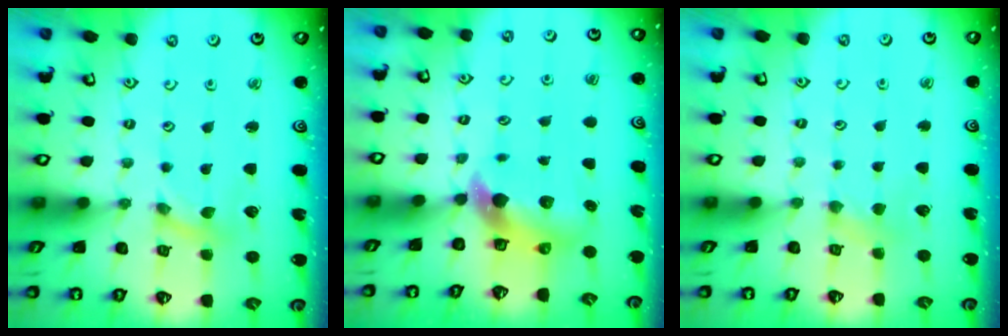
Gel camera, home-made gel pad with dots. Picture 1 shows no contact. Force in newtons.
{"total": 6.4, "press": 6.3, "slide": 1.1}
{"total": 2.8, "press": 2.7, "slide": 0.6}